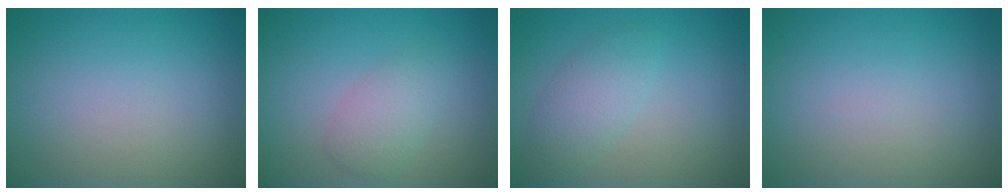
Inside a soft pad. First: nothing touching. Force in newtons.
{"total": 2.5, "press": 2.5, "slide": 0.1}
{"total": 2.9, "press": 2.9, "slide": 0.2}
{"total": 0.0}